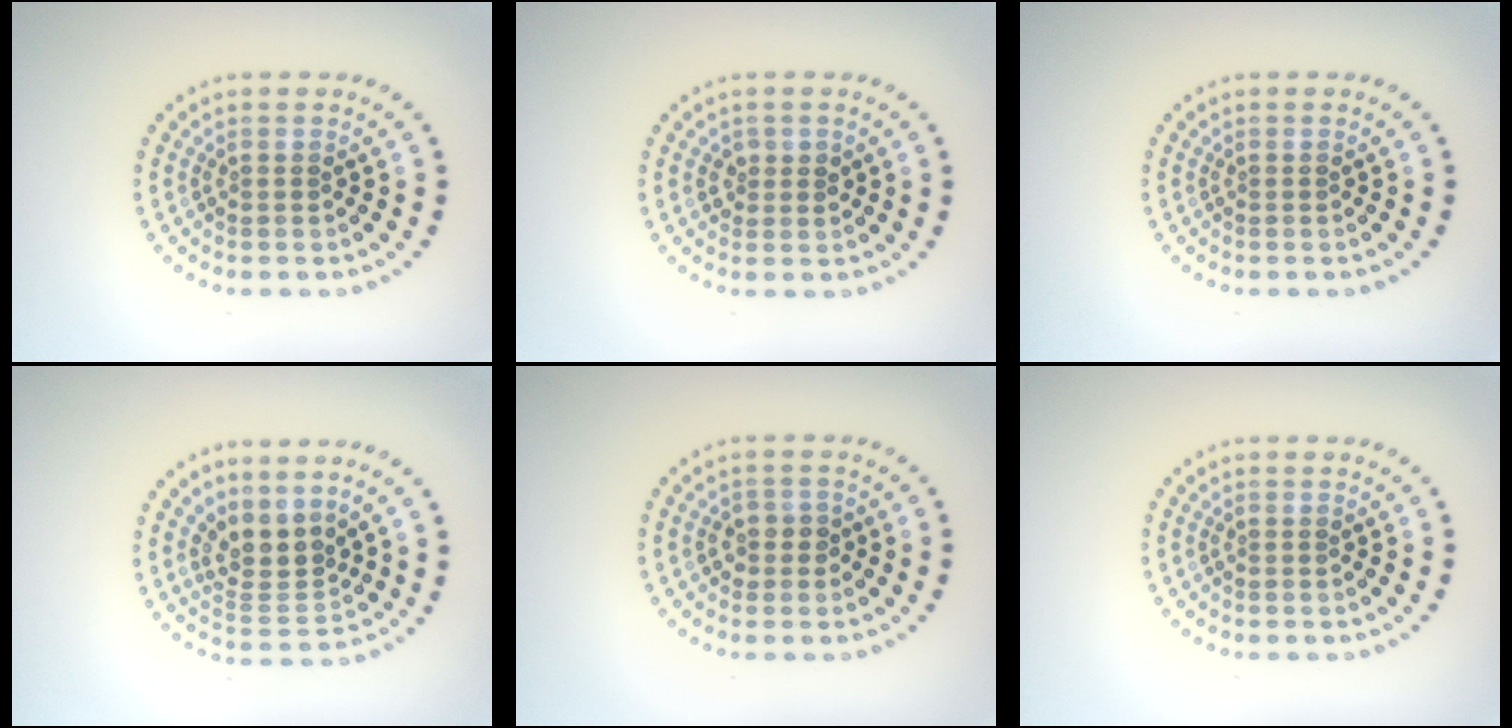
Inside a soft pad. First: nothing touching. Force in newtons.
{"total": 1.4, "press": 1.4, "slide": 0.3}
{"total": 0.0}
{"total": 3.3, "press": 2.4, "slide": 2.3}
{"total": 1.7, "press": 1.5, "slide": 0.7}
{"total": 0.0}